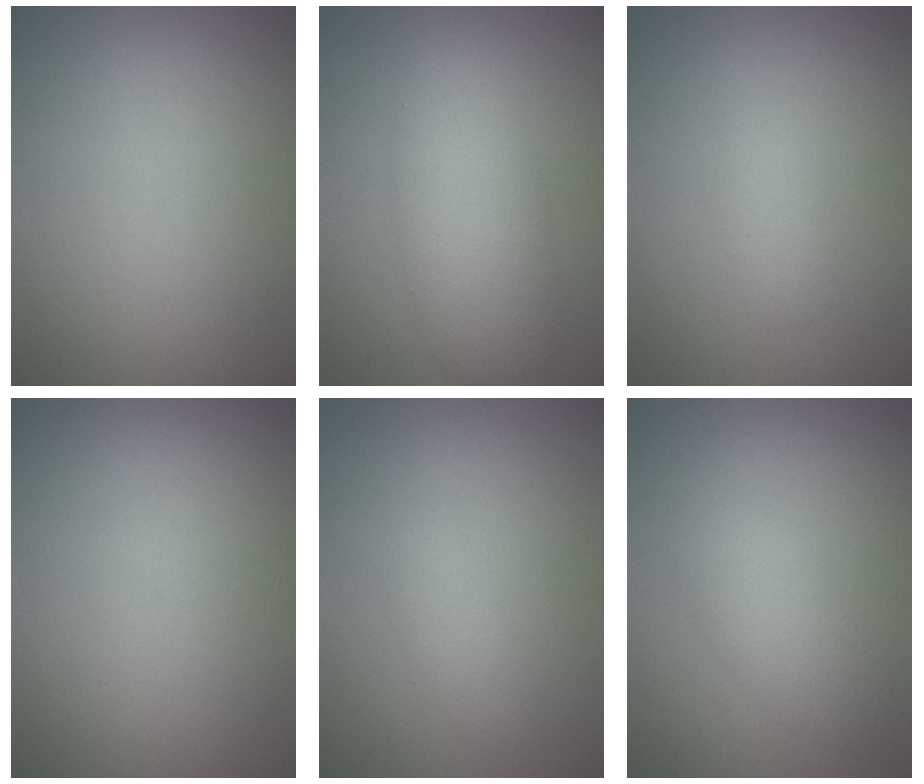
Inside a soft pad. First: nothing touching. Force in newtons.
{"total": 4.9, "press": 4.9, "slide": 0.4}
{"total": 1.2, "press": 1.2, "slide": 0.1}
{"total": 0.0}
{"total": 1.2, "press": 1.2, "slide": 0.1}
{"total": 2.5, "press": 2.5, "slide": 0.0}